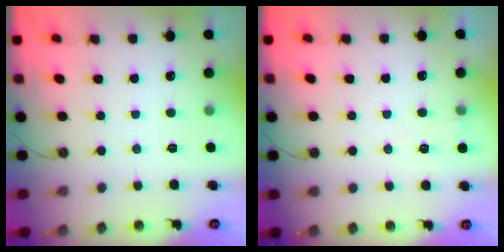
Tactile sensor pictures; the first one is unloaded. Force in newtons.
{"total": 5.4, "press": 3.2, "slide": 4.3}